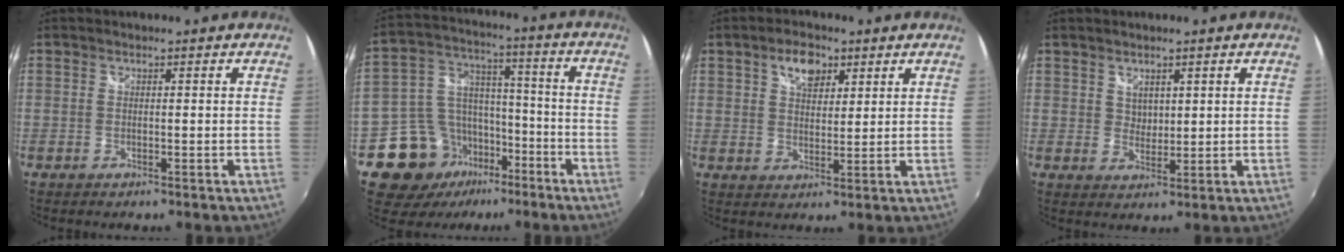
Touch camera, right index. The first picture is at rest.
{"total": 14.9, "force": [-8.6, 10.8, 5.5], "torque": [-0.127, 0.041, -0.134]}
{"total": 6.0, "force": [3.3, 3.5, 3.7], "torque": [-0.058, 0.013, 0.056]}
{"total": 2.7, "force": [1.6, 2.0, 0.8], "torque": [-0.006, 0.000, 0.030]}